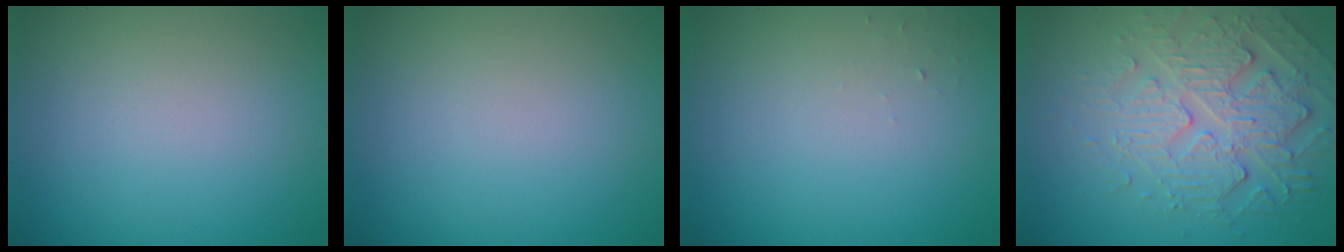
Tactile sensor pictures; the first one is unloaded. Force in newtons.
{"total": 0.0}
{"total": 0.6, "press": 0.6, "slide": 0.1}
{"total": 5.6, "press": 4.6, "slide": 3.2}